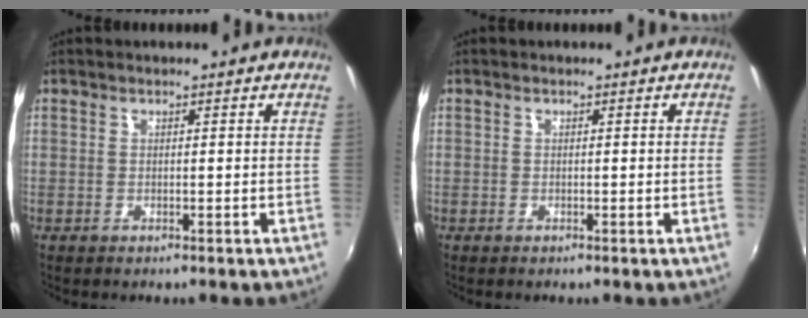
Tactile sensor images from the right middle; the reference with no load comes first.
{"total": 0.0}